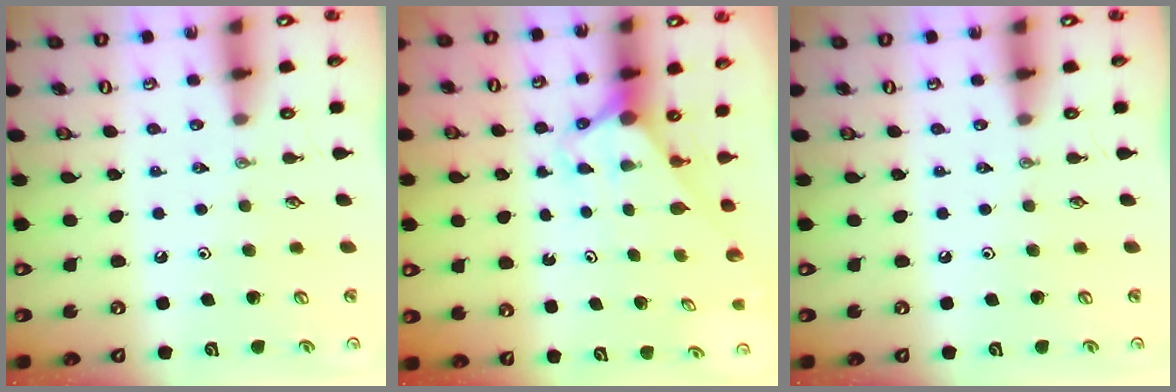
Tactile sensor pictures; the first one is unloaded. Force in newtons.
{"total": 2.9, "press": 2.9, "slide": 0.0}
{"total": 0.0}